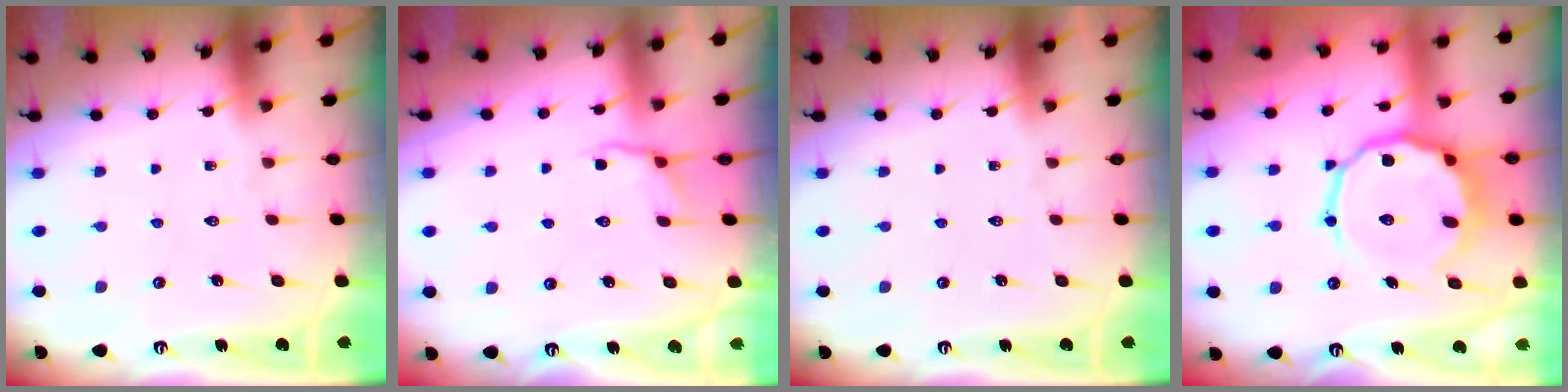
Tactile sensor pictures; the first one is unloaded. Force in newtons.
{"total": 3.6, "press": 2.8, "slide": 2.3}
{"total": 0.0}
{"total": 14.2, "press": 14.0, "slide": 2.5}